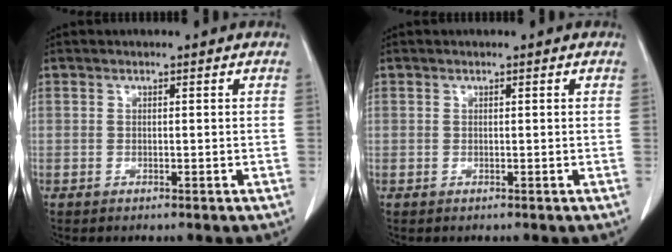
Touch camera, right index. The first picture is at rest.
{"total": 0.0}